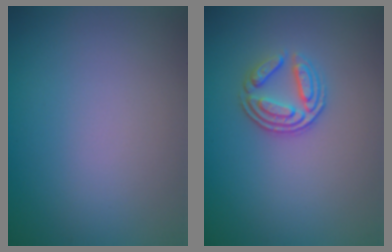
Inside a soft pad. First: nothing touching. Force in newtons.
{"total": 3.0, "press": 2.5, "slide": 1.6}